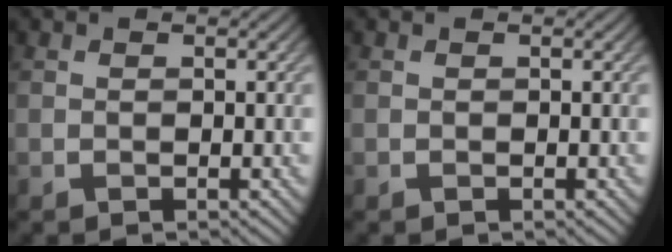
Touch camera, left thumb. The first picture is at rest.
{"total": 0.0}